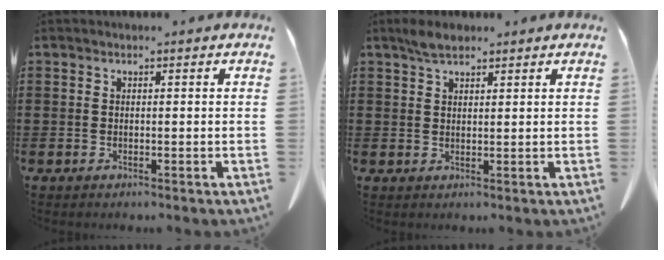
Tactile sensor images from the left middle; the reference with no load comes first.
{"total": 2.8, "force": [2.2, 1.0, 1.5], "torque": [-0.034, 0.003, 0.041]}